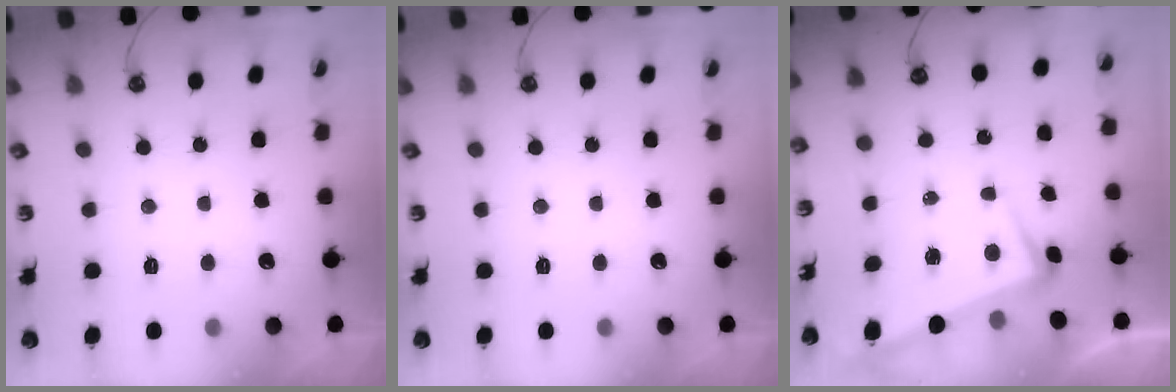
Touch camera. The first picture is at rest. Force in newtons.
{"total": 0.0}
{"total": 3.8, "press": 3.5, "slide": 1.5}